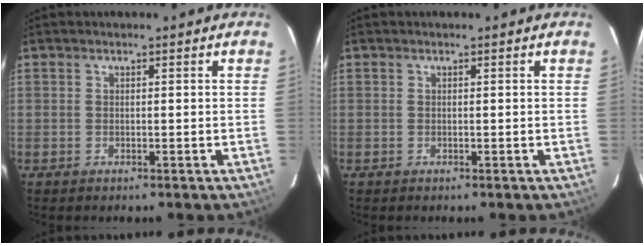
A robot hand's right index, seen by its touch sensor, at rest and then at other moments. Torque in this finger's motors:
{"motor_torque": [-0.05, -0.05, 0.00, 0.00]}